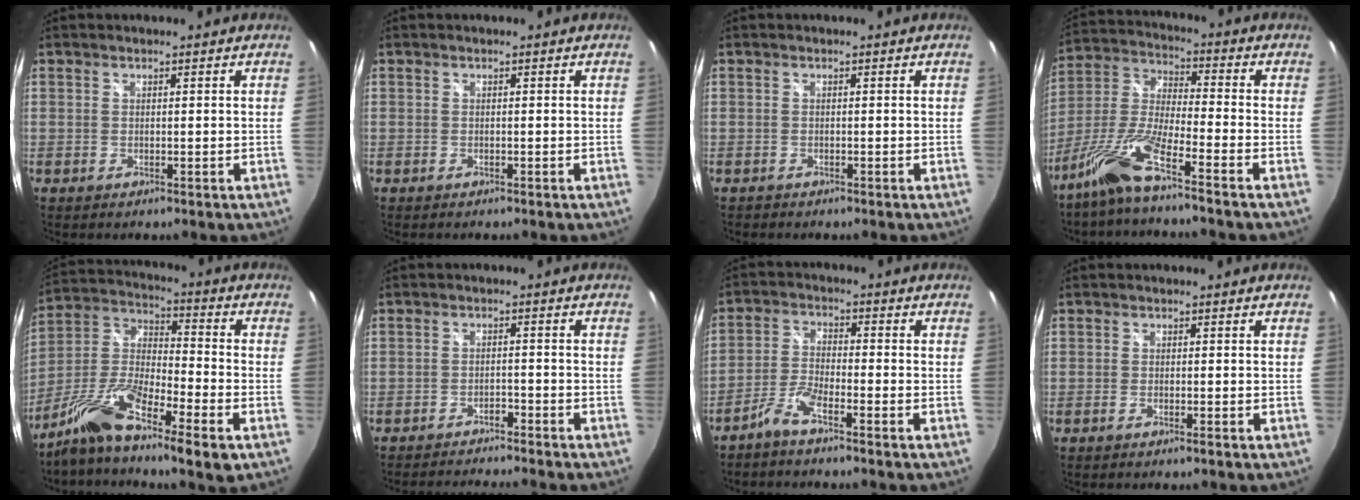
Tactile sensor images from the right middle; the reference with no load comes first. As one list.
[{"total": 0.5, "force": [-0.5, 0.2, 0.2], "torque": [-0.003, 0.000, -0.006]}, {"total": 0.9, "force": [-0.8, 0.4, 0.1], "torque": [-0.006, 0.002, -0.011]}, {"total": 10.5, "force": [-7.5, 0.1, 7.4], "torque": [-0.160, 0.001, -0.152]}, {"total": 15.0, "force": [-9.3, 2.6, 11.5], "torque": [-0.234, -0.017, -0.185]}, {"total": 8.2, "force": [-7.7, 0.5, 2.7], "torque": [-0.060, -0.003, -0.112]}, {"total": 4.4, "force": [-3.5, 0.6, 2.7], "torque": [-0.070, 0.007, -0.075]}, {"total": 1.0, "force": [-0.9, 0.0, 0.5], "torque": [-0.013, -0.001, -0.018]}]